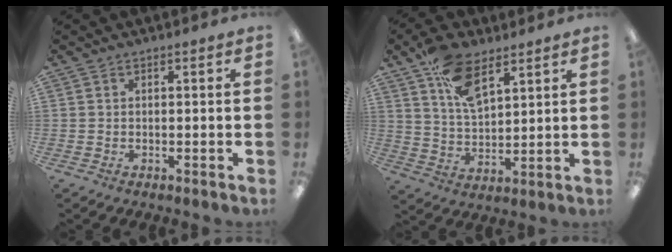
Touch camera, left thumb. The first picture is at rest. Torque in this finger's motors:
{"motor_torque": [0.76, -0.04, 0.85, -0.82, 0.08]}